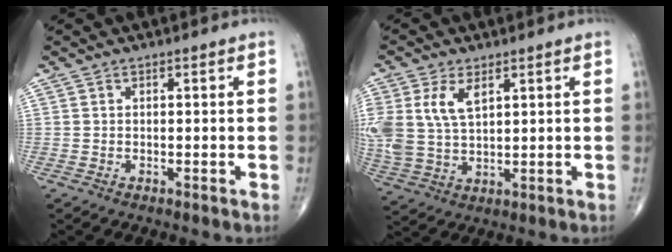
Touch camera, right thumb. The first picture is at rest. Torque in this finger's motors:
{"motor_torque": [0.40, 0.41, 1.14, 0.33, 0.16]}